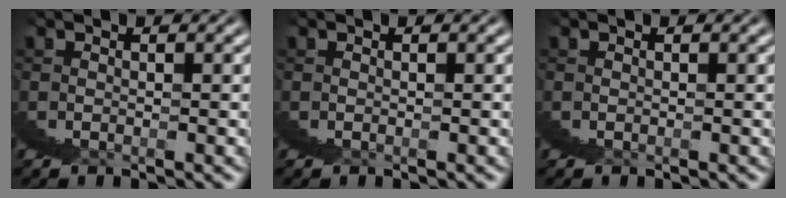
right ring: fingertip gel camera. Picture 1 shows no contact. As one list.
[{"total": 0.0}, {"total": 0.0}]